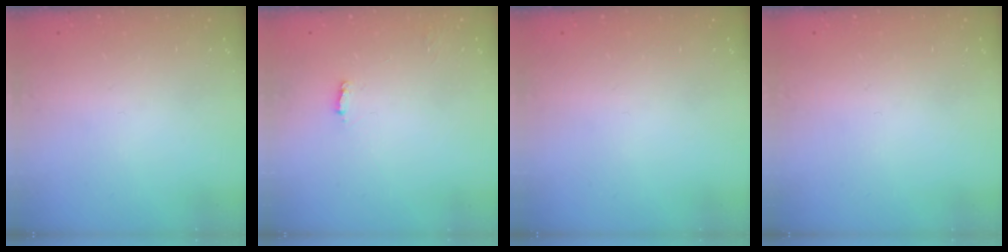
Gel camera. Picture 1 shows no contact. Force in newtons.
{"total": 2.2, "press": 2.2, "slide": 0.1}
{"total": 0.0}
{"total": 0.0}